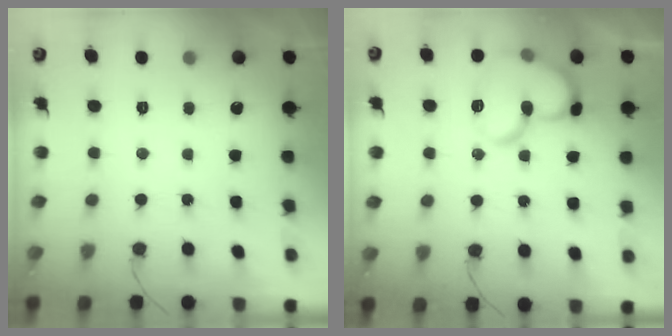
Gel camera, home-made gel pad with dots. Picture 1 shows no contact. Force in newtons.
{"total": 15.6, "press": 15.4, "slide": 1.9}